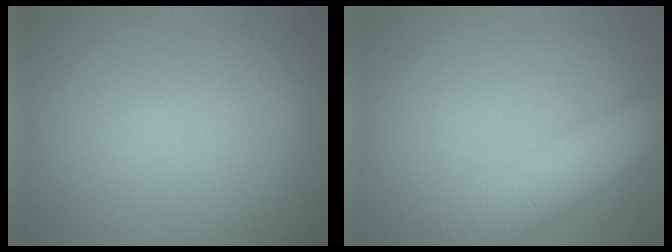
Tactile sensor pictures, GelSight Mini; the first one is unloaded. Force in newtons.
{"total": 8.7, "press": 8.6, "slide": 0.5}